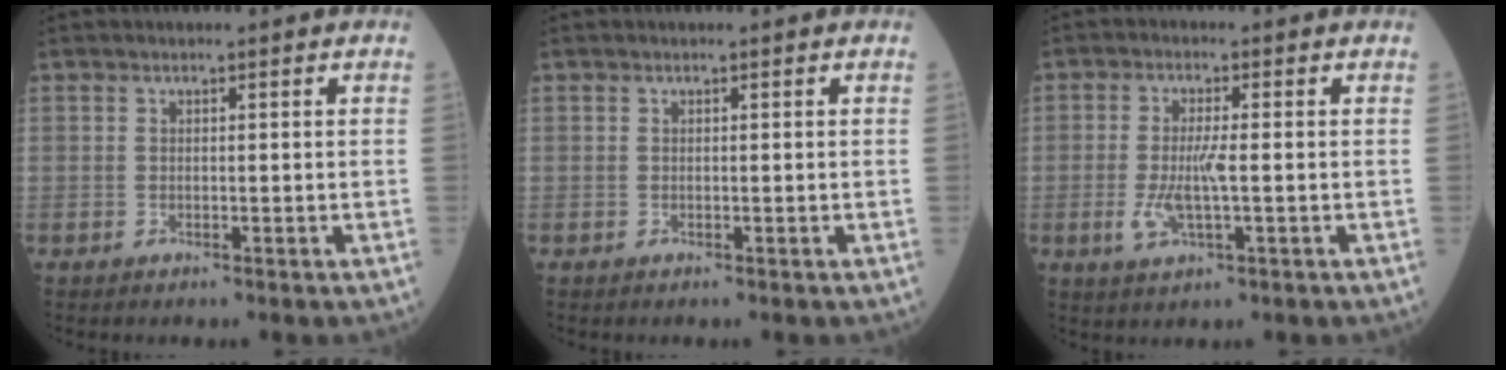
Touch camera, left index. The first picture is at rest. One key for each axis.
{"total": 0.0}
{"total": 4.9, "fx": -0.7, "fy": 0.7, "fz": 4.8, "tx": -0.110, "ty": -0.010, "tz": -0.007}